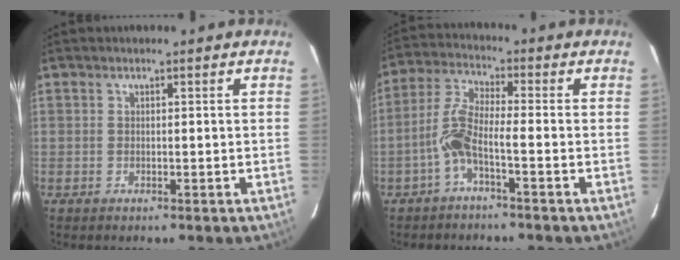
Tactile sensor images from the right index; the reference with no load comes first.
{"total": 6.2, "force": [-2.5, 0.5, 5.6], "torque": [-0.125, 0.017, -0.055]}